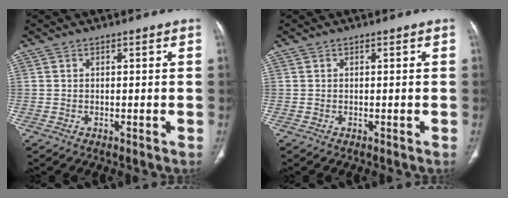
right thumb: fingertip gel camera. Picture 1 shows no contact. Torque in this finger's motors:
{"motor_torque": [-0.04, 0.05, -0.08, 0.07, 0.00]}